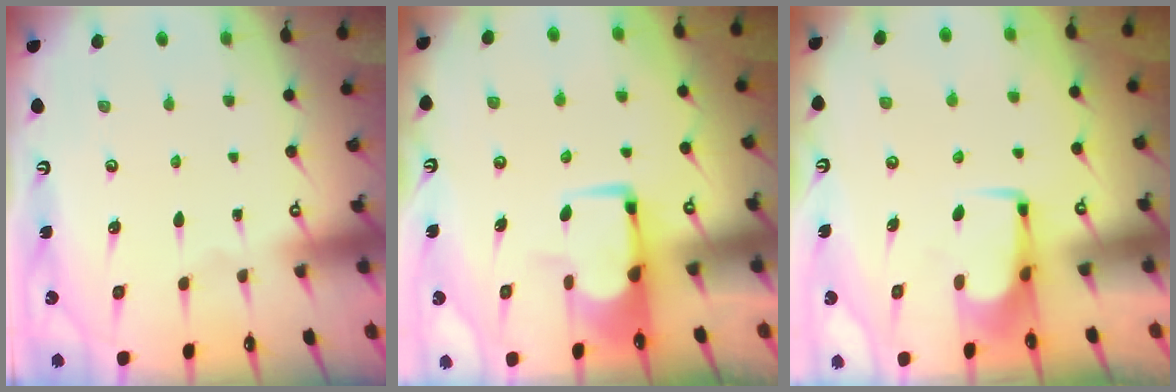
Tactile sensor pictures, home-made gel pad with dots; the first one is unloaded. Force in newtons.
{"total": 2.4, "press": 2.3, "slide": 0.5}
{"total": 2.0, "press": 1.9, "slide": 0.6}